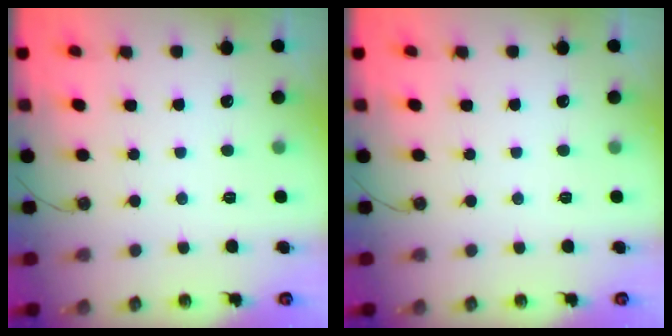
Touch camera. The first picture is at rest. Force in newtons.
{"total": 0.0}